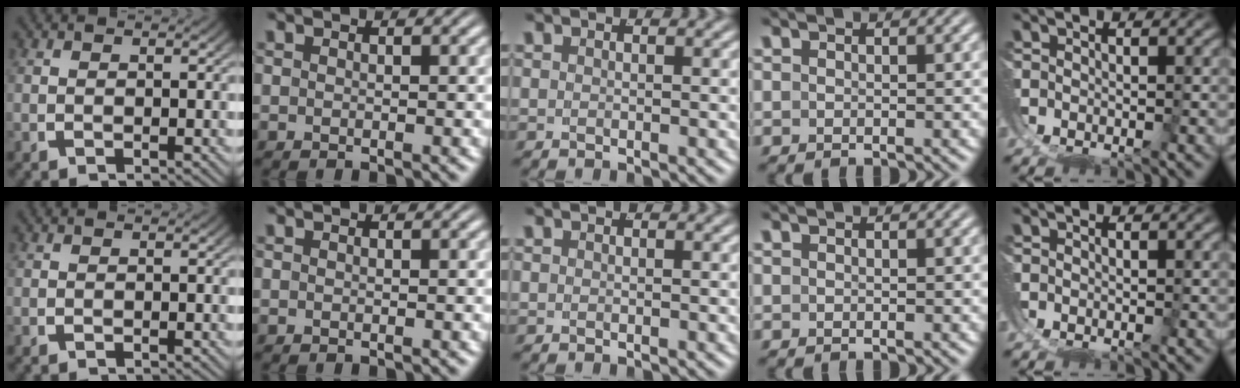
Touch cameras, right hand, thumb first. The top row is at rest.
{}